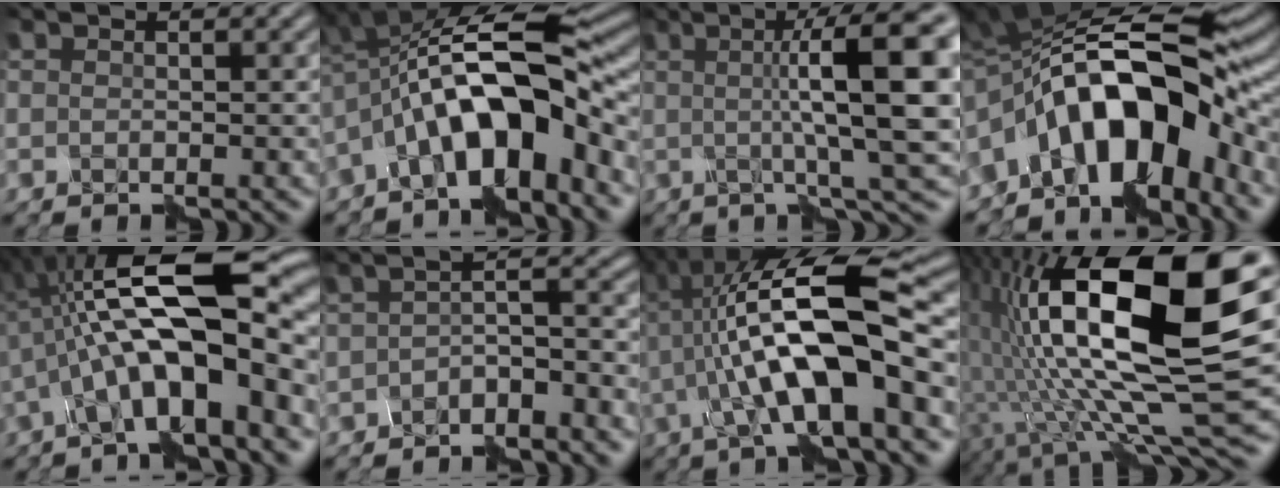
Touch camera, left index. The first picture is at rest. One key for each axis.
{"total": 11.9, "fx": -3.2, "fy": 4.6, "fz": 10.5, "tx": -0.156, "ty": 0.020, "tz": -0.062}
{"total": 12.7, "fx": 2.3, "fy": 2.2, "fz": 12.3, "tx": -0.146, "ty": 0.007, "tz": 0.039}
{"total": 12.7, "fx": -3.9, "fy": 6.5, "fz": 10.1, "tx": -0.140, "ty": 0.012, "tz": -0.074}
{"total": 15.5, "fx": 0.0, "fy": 5.6, "fz": 14.4, "tx": -0.235, "ty": 0.020, "tz": -0.001}
{"total": 3.5, "fx": -2.2, "fy": 1.1, "fz": 2.5, "tx": -0.041, "ty": 0.009, "tz": -0.043}
{"total": 12.2, "fx": -0.1, "fy": 3.5, "fz": 11.7, "tx": -0.196, "ty": 0.022, "tz": -0.008}
{"total": 16.1, "fx": 4.3, "fy": 5.2, "fz": 14.6, "tx": -0.260, "ty": -0.005, "tz": 0.077}